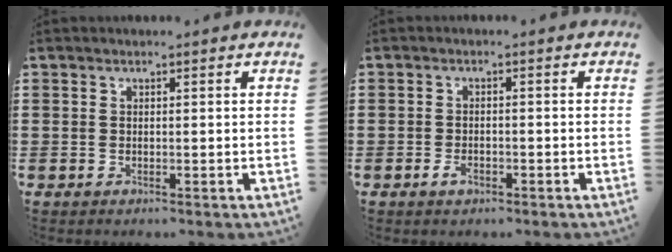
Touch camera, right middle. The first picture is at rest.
{"total": 1.8, "force": [-1.0, 0.8, 1.3], "torque": [-0.033, -0.004, -0.022]}